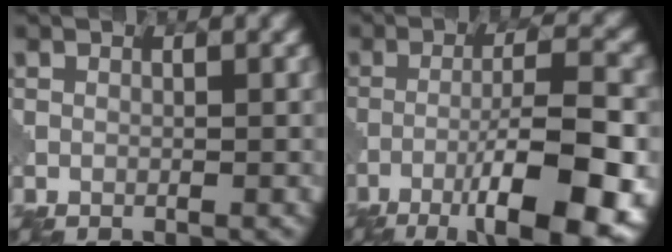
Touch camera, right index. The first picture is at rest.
{"total": 11.7, "force": [-5.8, 2.5, 9.8], "torque": [-0.153, 0.002, -0.090]}